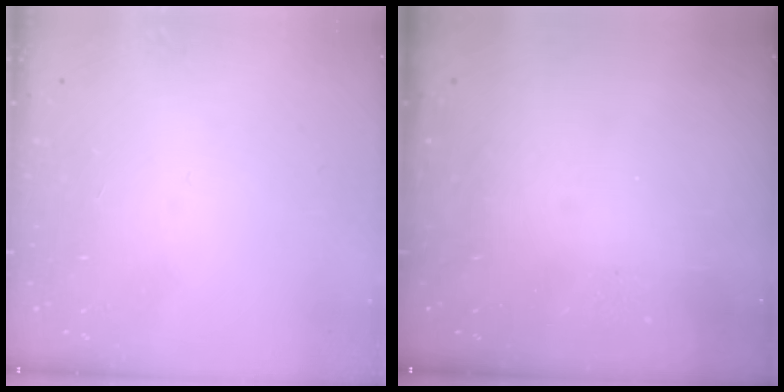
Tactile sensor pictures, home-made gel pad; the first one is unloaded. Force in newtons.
{"total": 0.0}